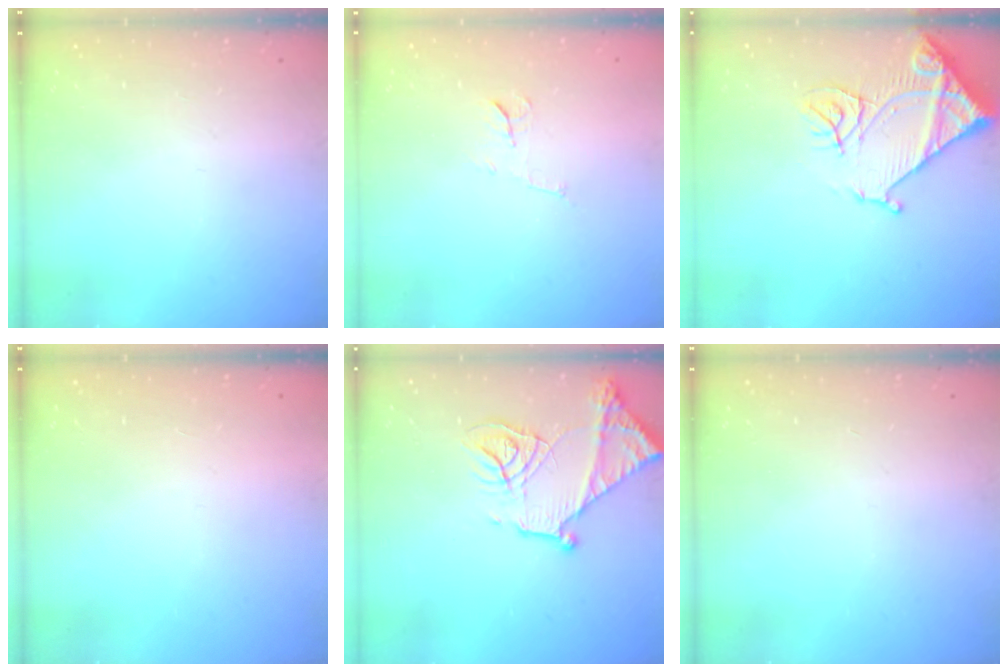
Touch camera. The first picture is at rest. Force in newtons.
{"total": 5.6, "press": 5.6, "slide": 0.4}
{"total": 14.4, "press": 14.3, "slide": 1.7}
{"total": 1.6, "press": 1.6, "slide": 0.1}
{"total": 18.2, "press": 18.2, "slide": 1.1}
{"total": 0.0}